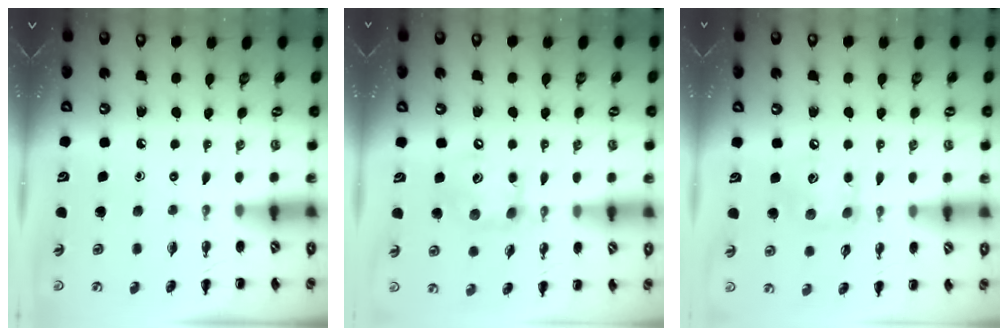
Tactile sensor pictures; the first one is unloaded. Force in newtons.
{"total": 10.8, "press": 10.7, "slide": 1.5}
{"total": 9.0, "press": 9.0, "slide": 1.0}